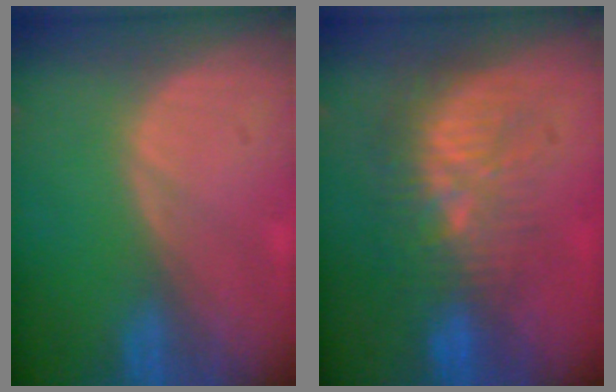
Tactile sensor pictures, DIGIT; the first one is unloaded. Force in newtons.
{"total": 9.7, "press": 8.9, "slide": 3.8}